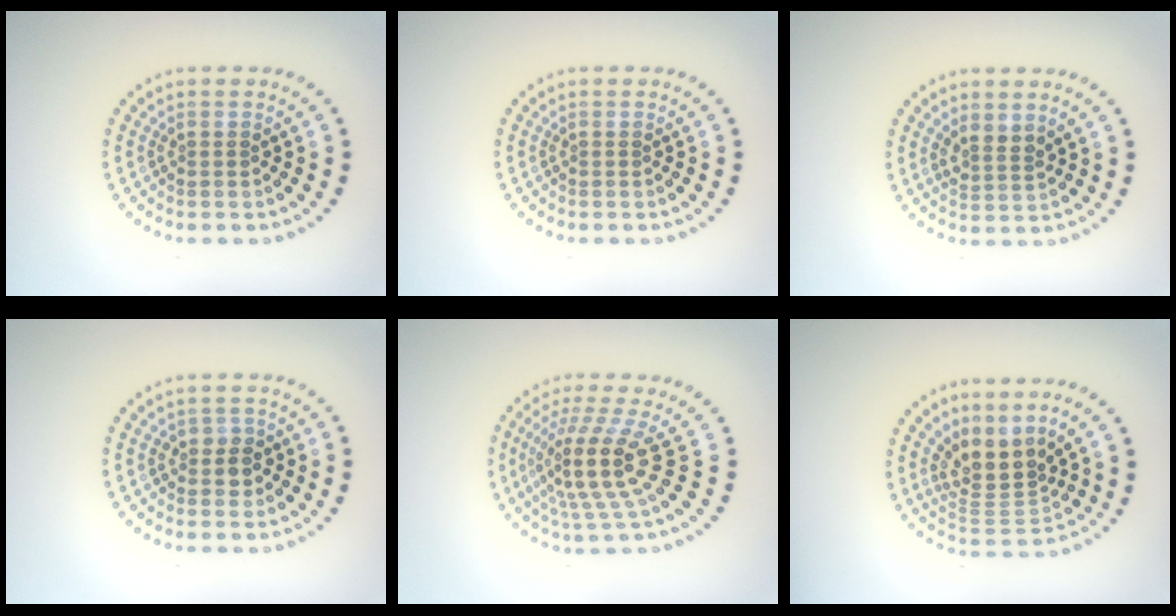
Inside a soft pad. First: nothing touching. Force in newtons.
{"total": 0.0}
{"total": 1.8, "press": 1.4, "slide": 1.2}
{"total": 2.0, "press": 1.9, "slide": 0.7}
{"total": 5.2, "press": 3.8, "slide": 3.7}
{"total": 3.9, "press": 2.6, "slide": 2.9}